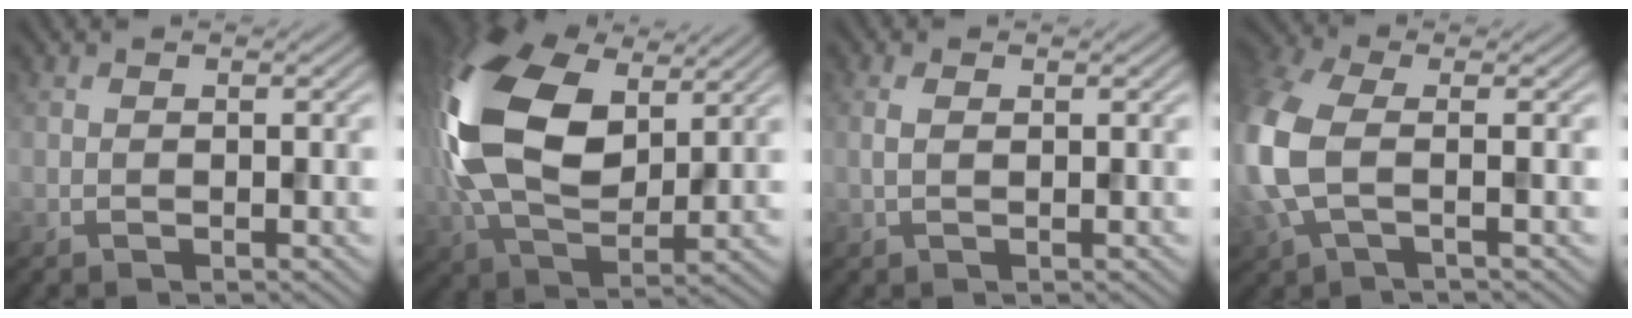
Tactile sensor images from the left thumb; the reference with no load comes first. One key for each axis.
{"total": 17.6, "fx": 4.2, "fy": 10.8, "fz": 13.3, "tx": -0.333, "ty": 0.020, "tz": 0.079}
{"total": 1.3, "fx": 0.3, "fy": 0.5, "fz": 1.1, "tx": -0.027, "ty": 0.001, "tz": 0.004}
{"total": 9.1, "fx": 0.1, "fy": 5.0, "fz": 7.6, "tx": -0.229, "ty": 0.000, "tz": -0.002}